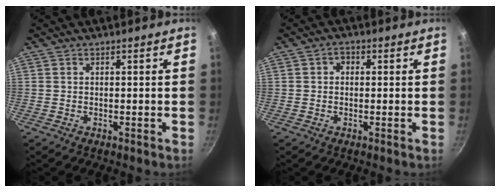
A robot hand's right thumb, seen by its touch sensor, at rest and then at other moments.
{"total": 2.1, "force": [0.2, 1.7, 1.2], "torque": [-0.013, 0.005, 0.000]}